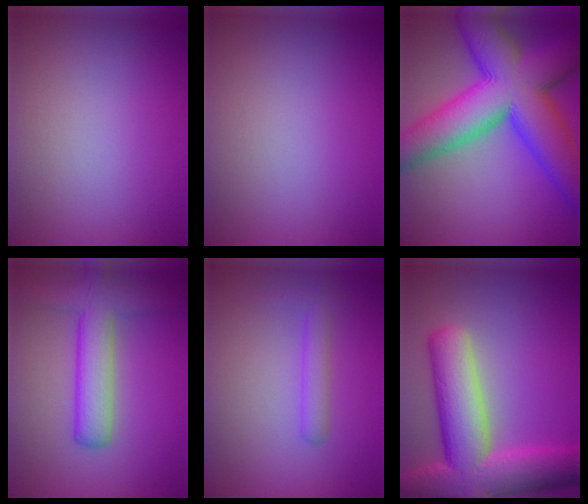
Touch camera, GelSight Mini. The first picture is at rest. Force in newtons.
{"total": 0.0}
{"total": 15.4, "press": 15.4, "slide": 0.6}
{"total": 5.8, "press": 5.8, "slide": 0.3}
{"total": 1.9, "press": 1.9, "slide": 0.2}
{"total": 11.9, "press": 11.8, "slide": 0.9}